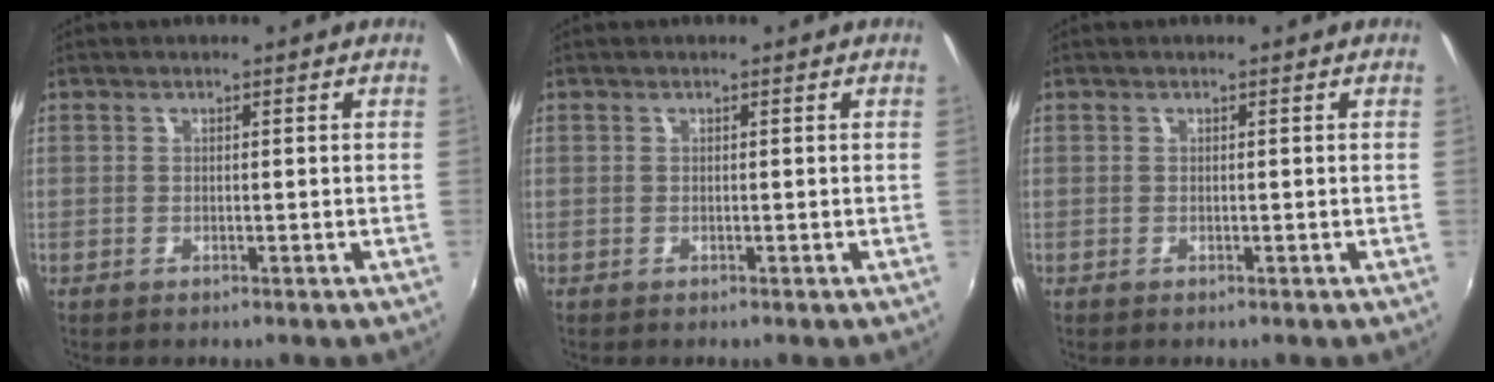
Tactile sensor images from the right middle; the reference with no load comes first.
{"total": 0.0}
{"total": 0.0}